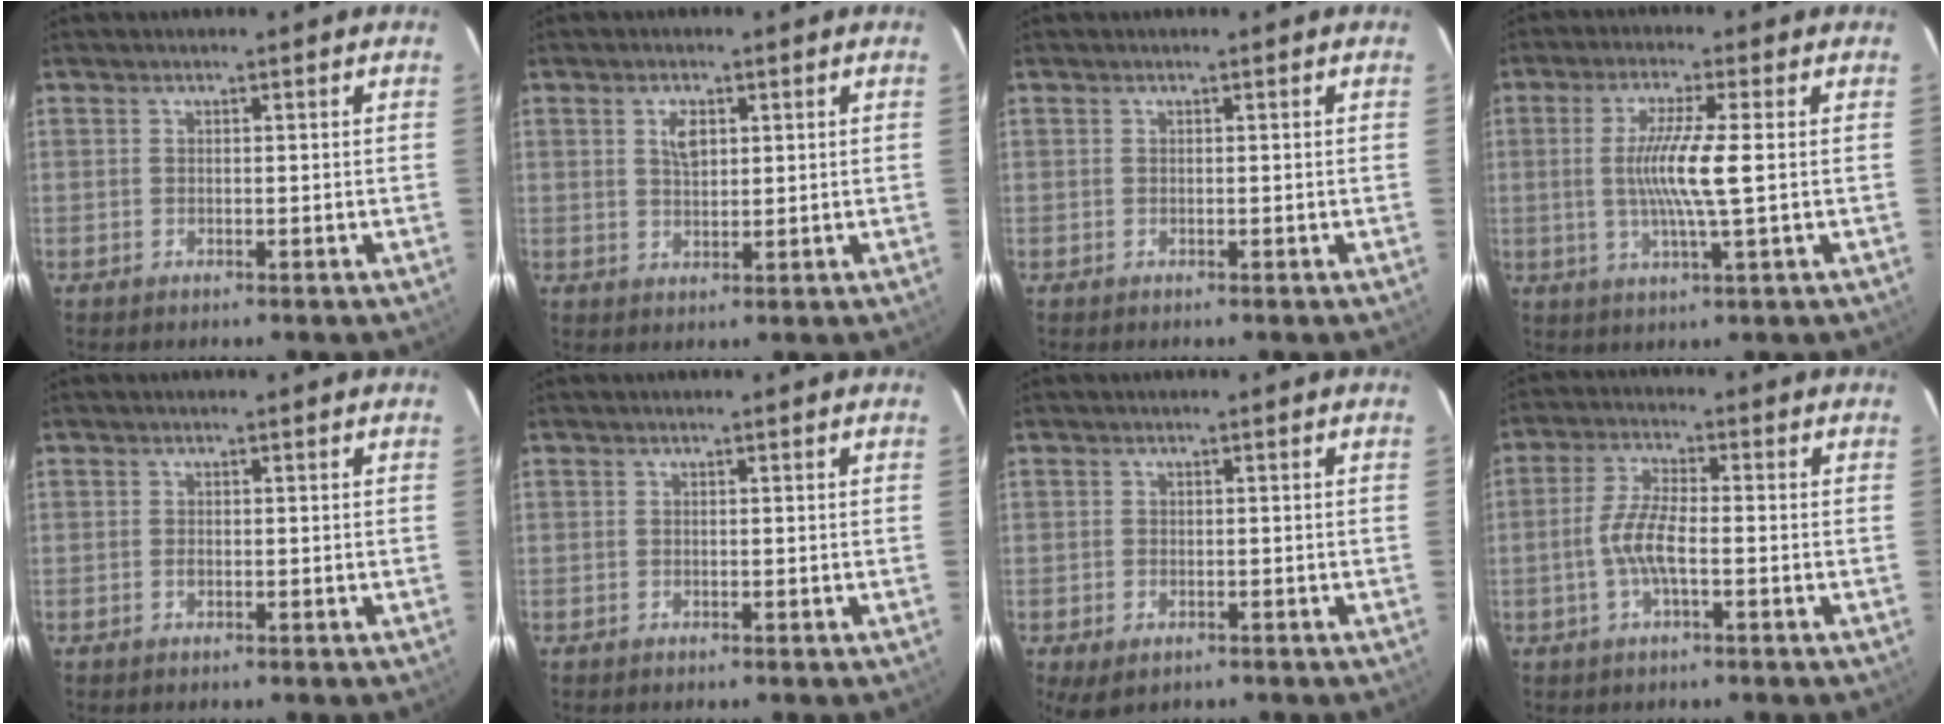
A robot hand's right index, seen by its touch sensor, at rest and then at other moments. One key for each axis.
{"total": 3.5, "fx": 1.3, "fy": 1.9, "fz": 2.7, "tx": -0.046, "ty": 0.005, "tz": 0.023}
{"total": 0.0}
{"total": 8.2, "fx": 0.0, "fy": -0.4, "fz": 8.2, "tx": -0.157, "ty": -0.008, "tz": 0.000}
{"total": 0.7, "fx": -0.2, "fy": 0.4, "fz": 0.5, "tx": -0.007, "ty": 0.001, "tz": -0.004}
{"total": 0.0}
{"total": 3.9, "fx": -1.9, "fy": 2.4, "fz": 2.3, "tx": -0.044, "ty": -0.014, "tz": -0.028}
{"total": 6.4, "fx": -1.6, "fy": 1.6, "fz": 5.9, "tx": -0.124, "ty": 0.004, "tz": -0.033}